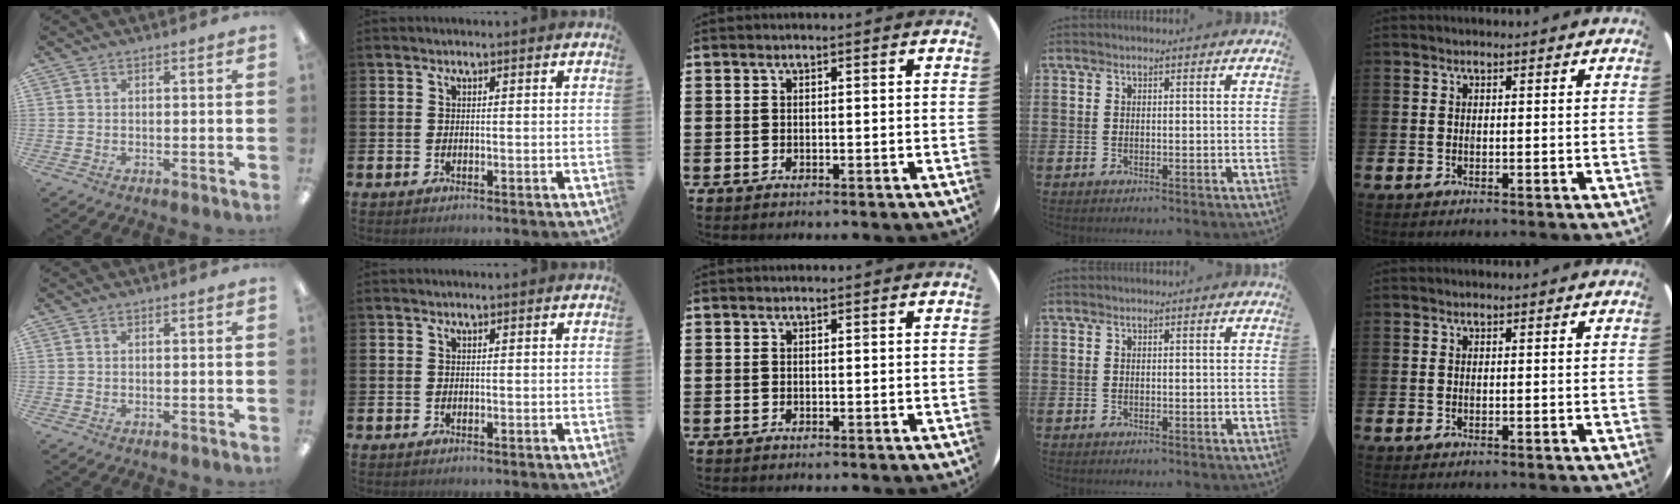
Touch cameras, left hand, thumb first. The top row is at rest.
{}